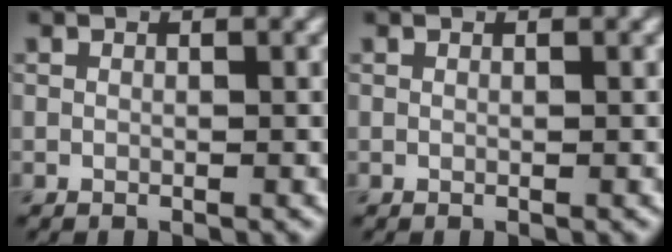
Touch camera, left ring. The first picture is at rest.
{"total": 0.0}